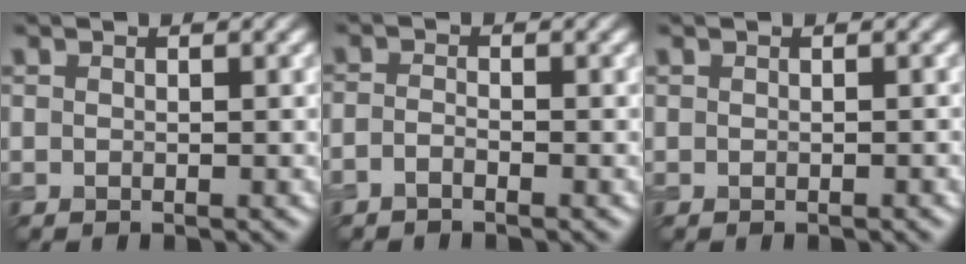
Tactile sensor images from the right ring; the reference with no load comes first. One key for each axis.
{"total": 1.2, "fx": -0.9, "fy": 0.4, "fz": 0.7, "tx": -0.017, "ty": 0.000, "tz": -0.020}
{"total": 0.0}